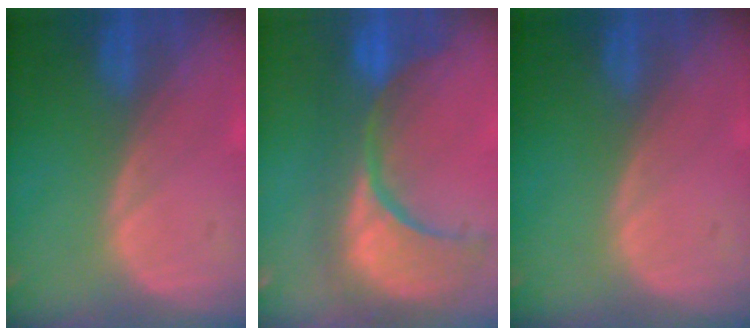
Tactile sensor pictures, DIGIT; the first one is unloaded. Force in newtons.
{"total": 12.6, "press": 11.2, "slide": 5.7}
{"total": 0.0}